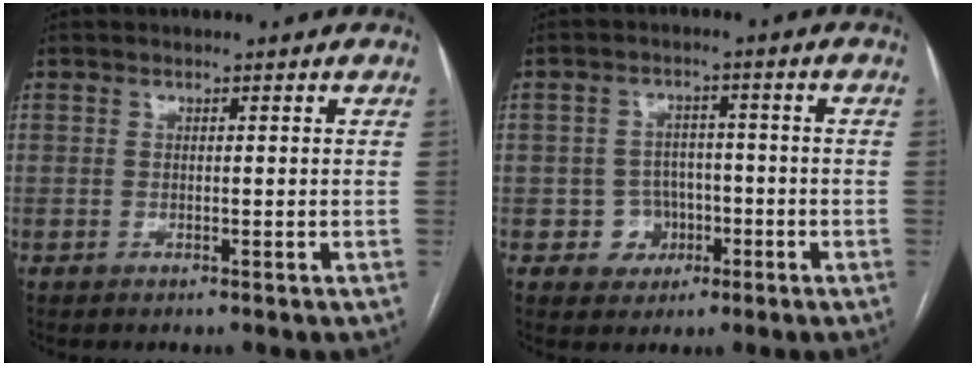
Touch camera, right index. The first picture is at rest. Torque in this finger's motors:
{"motor_torque": [-0.25, -0.07, -0.75, -0.21]}